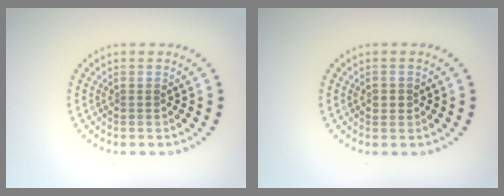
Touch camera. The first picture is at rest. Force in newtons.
{"total": 1.0, "press": 0.9, "slide": 0.1}